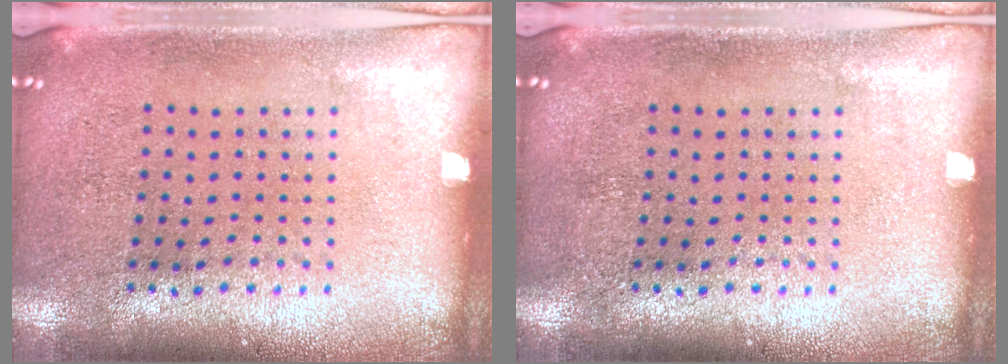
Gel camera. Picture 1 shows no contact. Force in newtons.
{"total": 0.0}